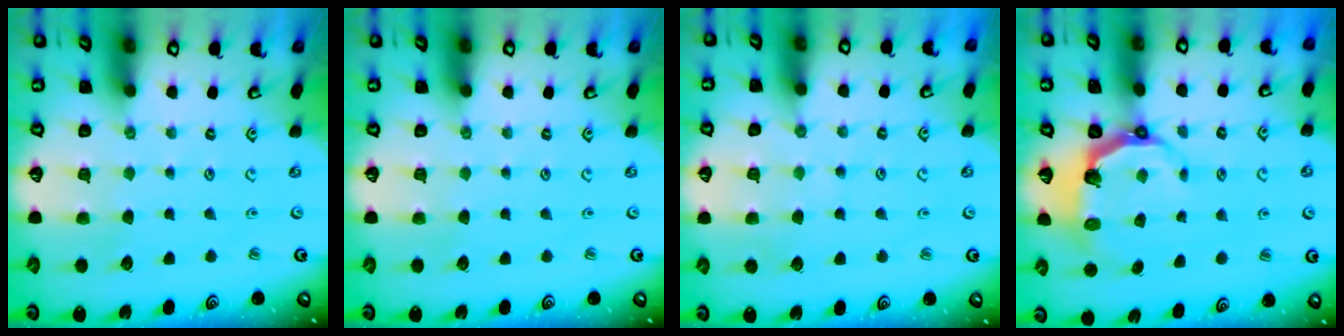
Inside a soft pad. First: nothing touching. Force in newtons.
{"total": 0.0}
{"total": 4.7, "press": 4.7, "slide": 0.6}
{"total": 4.9, "press": 3.2, "slide": 3.7}